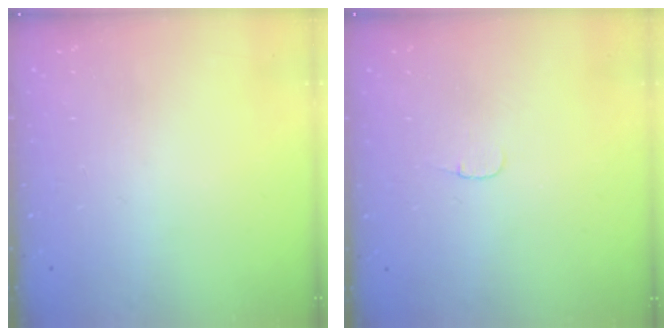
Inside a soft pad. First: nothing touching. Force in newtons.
{"total": 3.1, "press": 3.1, "slide": 0.3}